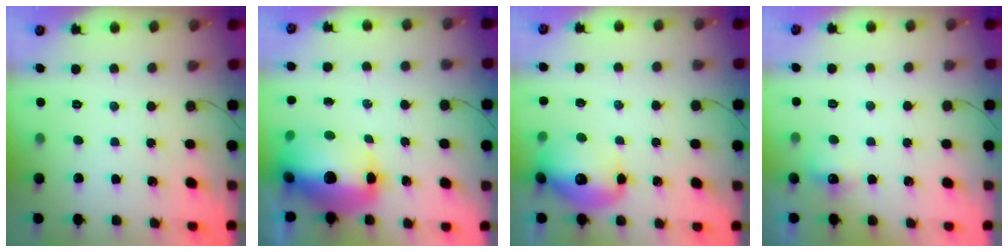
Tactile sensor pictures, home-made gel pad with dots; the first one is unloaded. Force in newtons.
{"total": 19.2, "press": 17.0, "slide": 9.0}
{"total": 13.7, "press": 13.2, "slide": 3.8}
{"total": 5.4, "press": 5.0, "slide": 2.2}